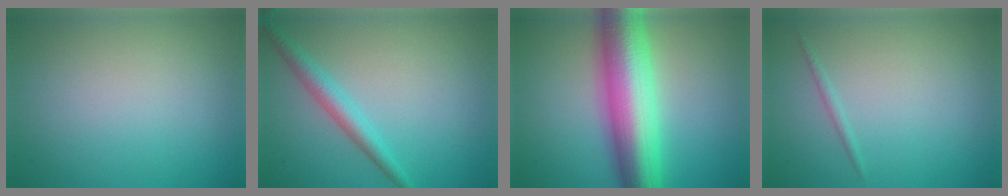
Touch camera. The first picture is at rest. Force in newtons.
{"total": 2.7, "press": 2.7, "slide": 0.0}
{"total": 11.4, "press": 11.4, "slide": 0.2}
{"total": 0.7, "press": 0.7, "slide": 0.1}